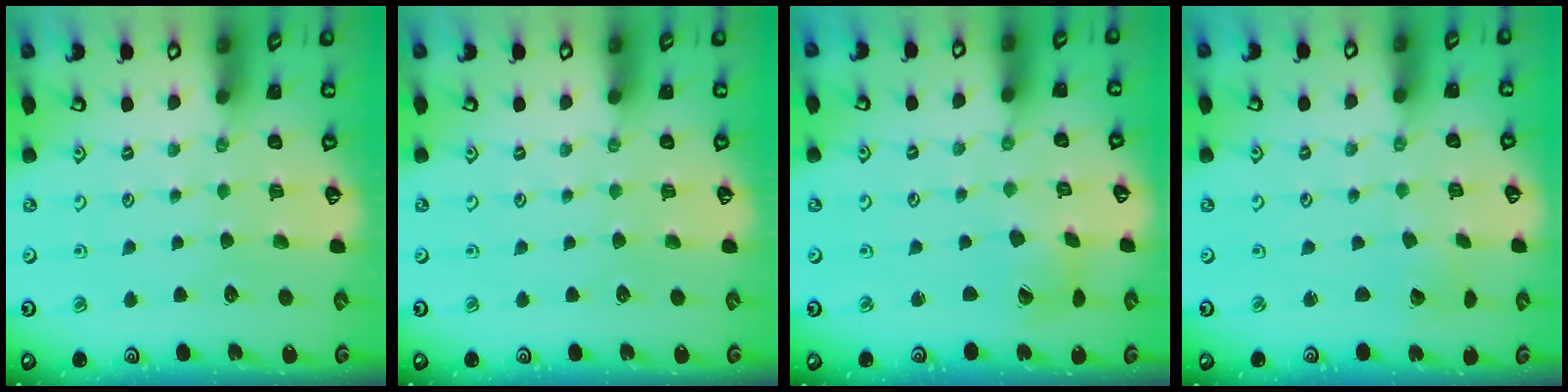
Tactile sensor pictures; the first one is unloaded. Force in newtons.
{"total": 0.0}
{"total": 2.8, "press": 2.8, "slide": 0.4}
{"total": 2.7, "press": 2.7, "slide": 0.0}